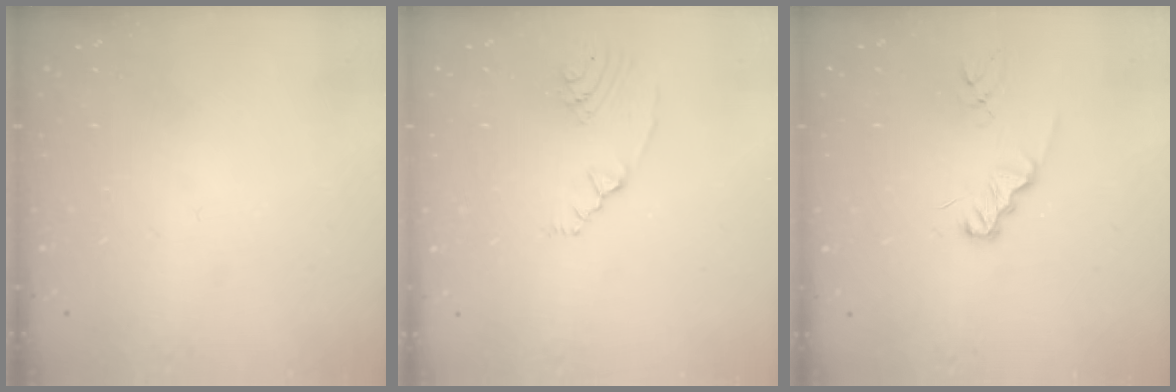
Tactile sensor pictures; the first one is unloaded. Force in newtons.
{"total": 3.1, "press": 2.3, "slide": 2.1}
{"total": 1.8, "press": 1.8, "slide": 0.3}